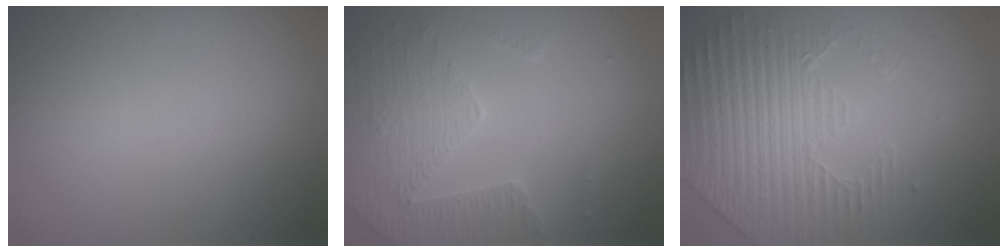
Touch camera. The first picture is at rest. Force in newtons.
{"total": 3.7, "press": 3.6, "slide": 0.9}
{"total": 4.2, "press": 4.1, "slide": 1.0}